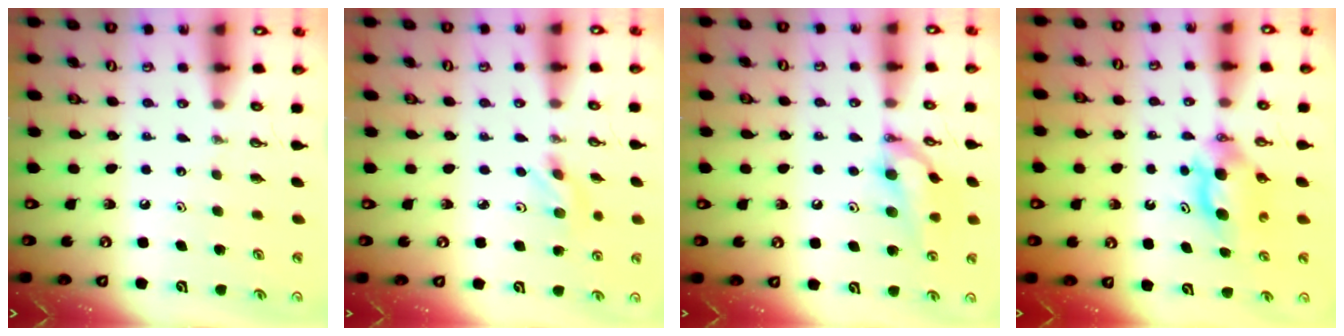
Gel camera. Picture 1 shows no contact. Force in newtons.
{"total": 2.2, "press": 2.1, "slide": 0.6}
{"total": 13.3, "press": 13.2, "slide": 1.6}
{"total": 5.9, "press": 5.6, "slide": 1.9}